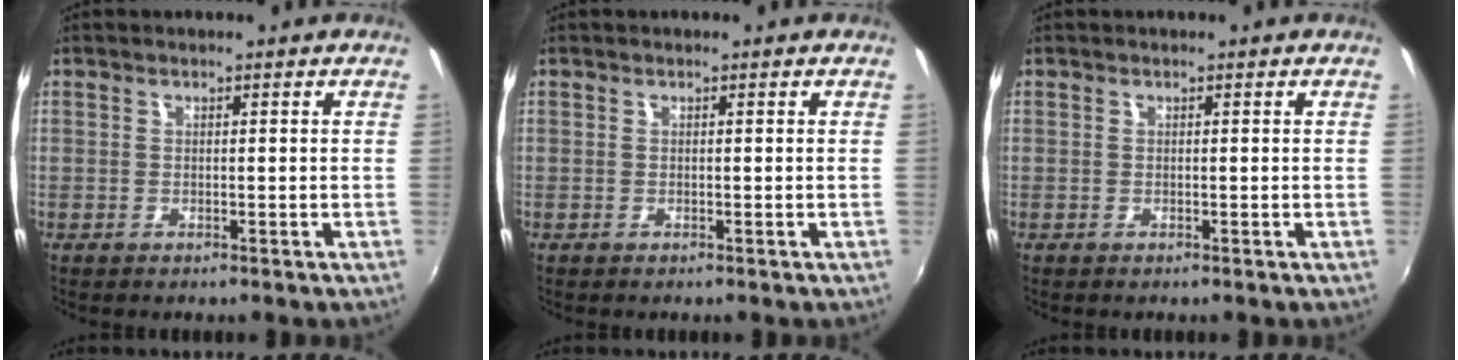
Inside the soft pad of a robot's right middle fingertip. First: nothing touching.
{"total": 0.0}
{"total": 0.0}